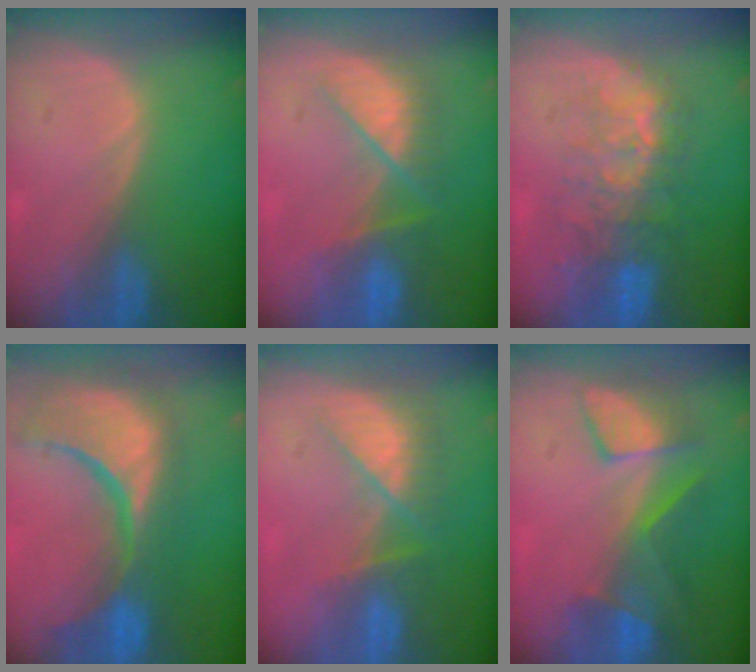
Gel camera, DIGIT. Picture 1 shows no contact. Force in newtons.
{"total": 7.1, "press": 7.0, "slide": 1.3}
{"total": 9.7, "press": 8.4, "slide": 4.8}
{"total": 15.3, "press": 12.2, "slide": 9.3}
{"total": 8.0, "press": 6.9, "slide": 4.1}
{"total": 7.4, "press": 7.2, "slide": 1.7}